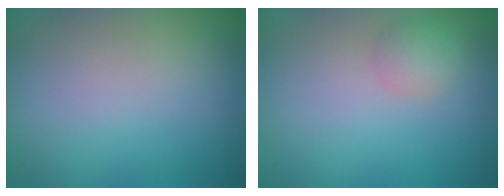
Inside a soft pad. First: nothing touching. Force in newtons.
{"total": 1.5, "press": 1.5, "slide": 0.1}